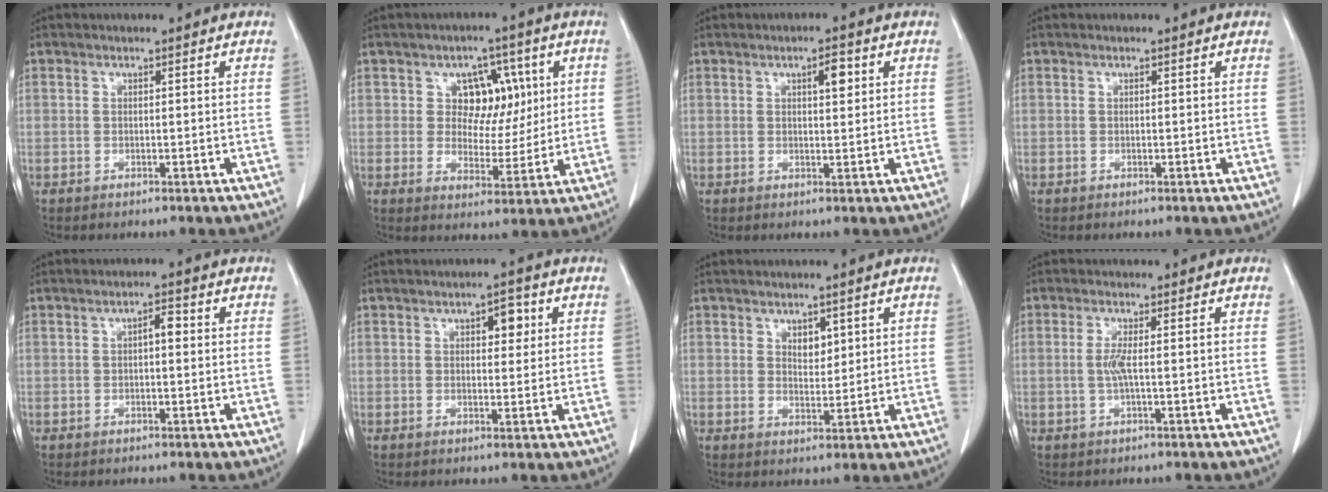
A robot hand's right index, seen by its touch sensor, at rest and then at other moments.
{"total": 7.2, "force": [2.1, 5.5, 4.1], "torque": [-0.045, 0.017, 0.038]}
{"total": 2.9, "force": [1.2, 0.9, 2.5], "torque": [-0.041, 0.000, 0.018]}
{"total": 0.0}
{"total": 2.1, "force": [0.2, 0.8, 2.0], "torque": [-0.029, 0.006, 0.001]}
{"total": 3.4, "force": [1.3, 1.7, 2.7], "torque": [-0.036, 0.007, 0.017]}
{"total": 2.5, "force": [1.2, 1.5, 1.6], "torque": [-0.021, -0.005, 0.024]}
{"total": 2.5, "force": [-0.3, 0.0, 2.5], "torque": [-0.052, 0.000, -0.005]}